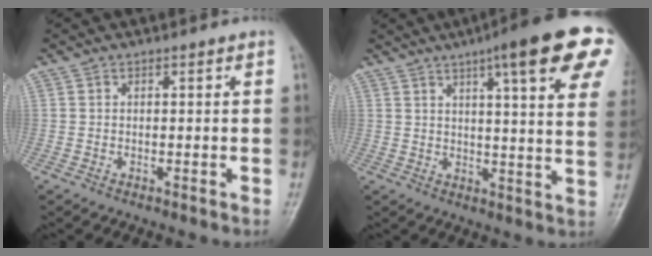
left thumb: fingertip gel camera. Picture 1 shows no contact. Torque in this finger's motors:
{"motor_torque": [2.74, 1.98, 2.01, -0.76, 0.30]}